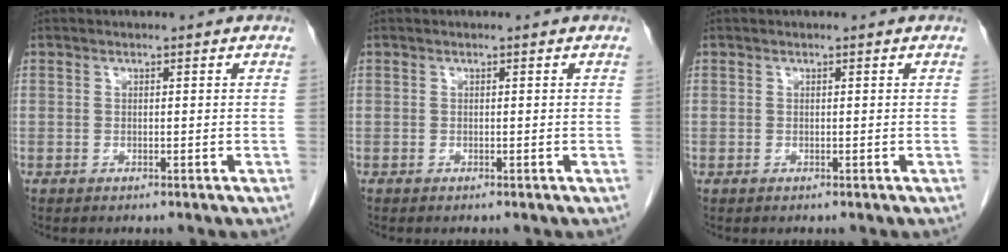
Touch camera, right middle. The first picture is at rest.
{"total": 0.0}
{"total": 0.0}